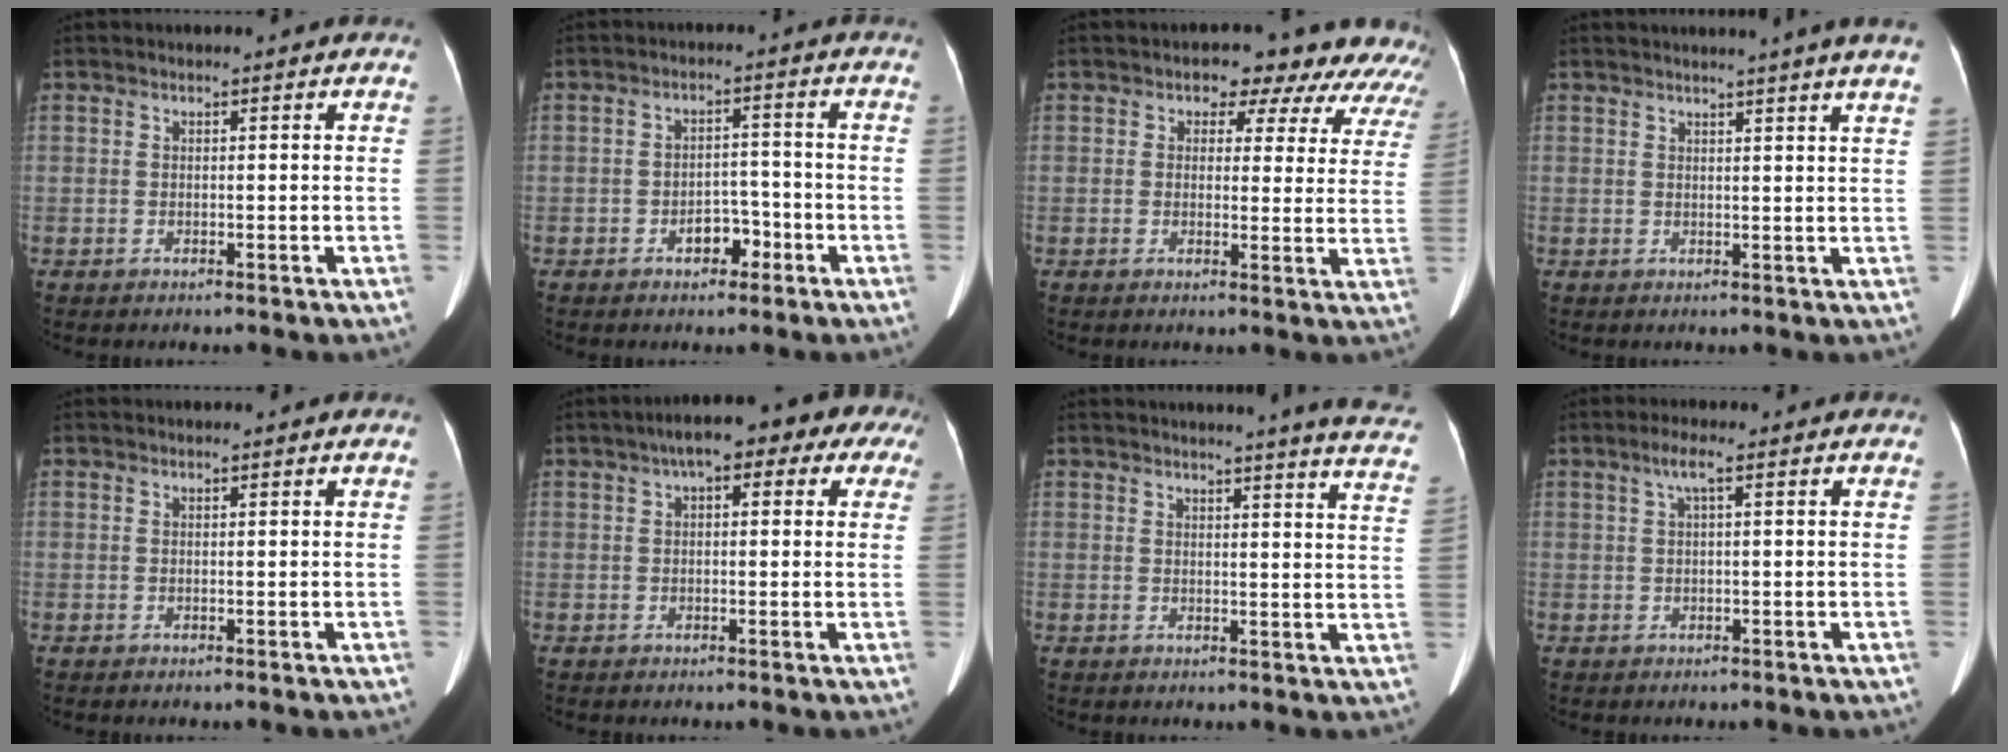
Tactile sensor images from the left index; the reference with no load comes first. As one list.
[{"total": 4.0, "force": [-2.2, 2.4, 2.3], "torque": [-0.037, 0.015, -0.029]}, {"total": 12.5, "force": [10.1, 6.1, 4.3], "torque": [-0.011, 0.003, 0.086]}, {"total": 6.4, "force": [5.5, -1.4, 3.1], "torque": [-0.037, -0.002, 0.047]}, {"total": 0.0}, {"total": 10.2, "force": [5.4, 4.3, 7.6], "torque": [-0.083, 0.056, 0.059]}, {"total": 13.5, "force": [12.5, -0.6, 5.1], "torque": [-0.054, -0.081, 0.115]}, {"total": 2.1, "force": [0.7, 0.0, 2.0], "torque": [-0.044, 0.013, 0.015]}]